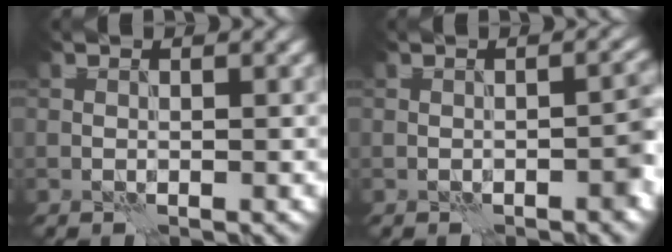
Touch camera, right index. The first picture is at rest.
{"total": 1.9, "force": [-0.9, 0.6, 1.6], "torque": [-0.021, 0.010, -0.014]}